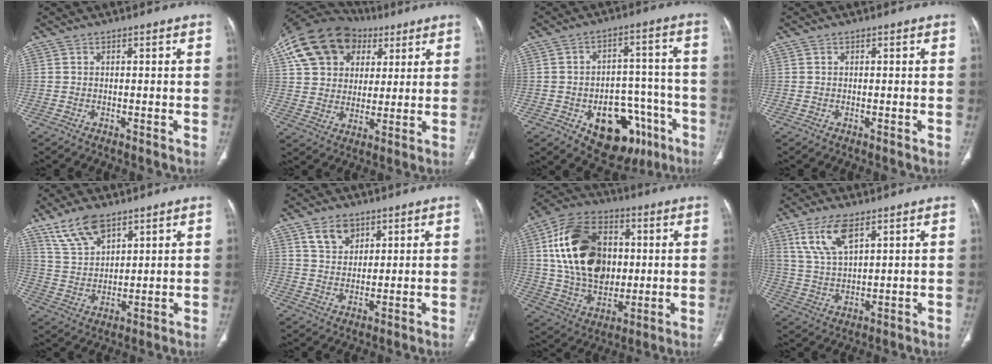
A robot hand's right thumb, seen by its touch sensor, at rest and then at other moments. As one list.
[{"total": 20.1, "force": [8.8, 14.7, 10.5], "torque": [-0.186, 0.022, 0.154]}, {"total": 17.7, "force": [-8.1, 10.8, 11.4], "torque": [-0.108, 0.056, -0.101]}, {"total": 0.0}, {"total": 9.8, "force": [6.8, 4.6, 5.5], "torque": [-0.094, -0.026, 0.141]}, {"total": 6.0, "force": [3.5, 4.0, 2.8], "torque": [-0.031, -0.021, 0.070]}, {"total": 21.8, "force": [3.7, 15.3, 15.1], "torque": [-0.250, 0.001, 0.071]}, {"total": 9.4, "force": [5.2, 3.8, 6.9], "torque": [-0.138, -0.017, 0.111]}]